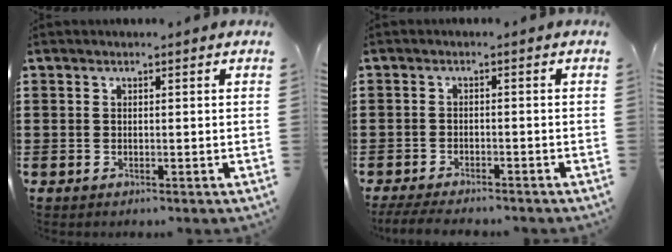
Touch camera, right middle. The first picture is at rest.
{"total": 2.5, "force": [-2.4, 0.2, 0.7], "torque": [-0.020, -0.002, -0.052]}